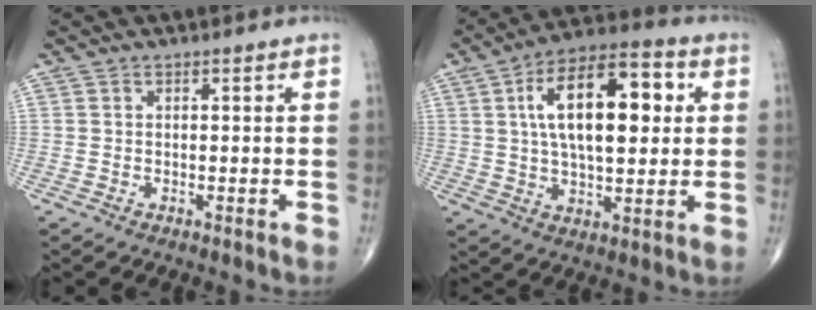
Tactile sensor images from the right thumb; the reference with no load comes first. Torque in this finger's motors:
{"motor_torque": [0.96, 3.61, 1.73, 0.21, 0.50]}